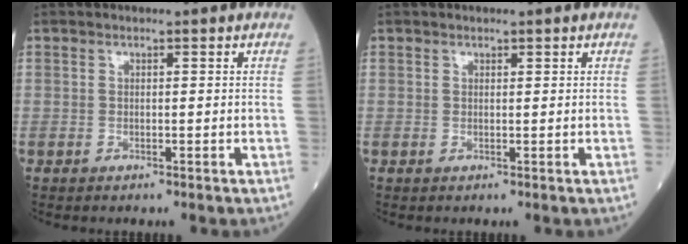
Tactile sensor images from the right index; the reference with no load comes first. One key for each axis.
{"total": 0.0}